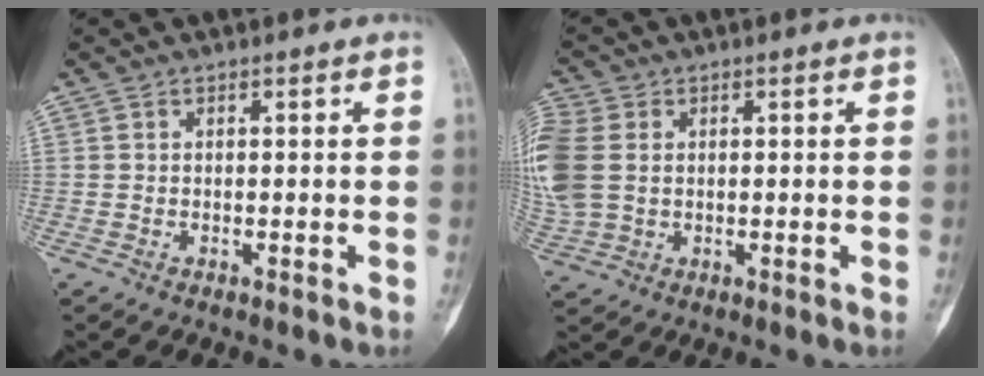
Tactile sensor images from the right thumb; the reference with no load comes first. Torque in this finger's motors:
{"motor_torque": [0.73, 0.62, 0.30, -0.06, 0.34]}